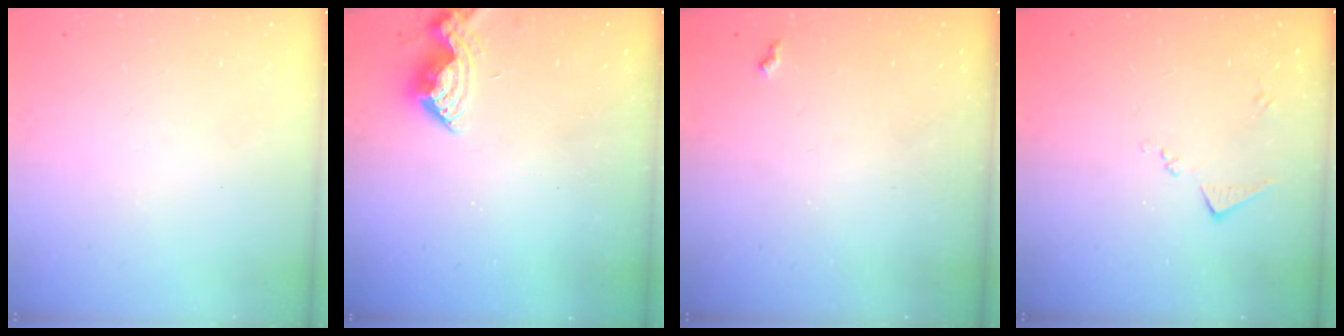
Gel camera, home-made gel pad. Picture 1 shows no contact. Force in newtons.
{"total": 10.0, "press": 10.0, "slide": 1.0}
{"total": 3.6, "press": 3.6, "slide": 0.5}
{"total": 6.4, "press": 6.4, "slide": 0.8}